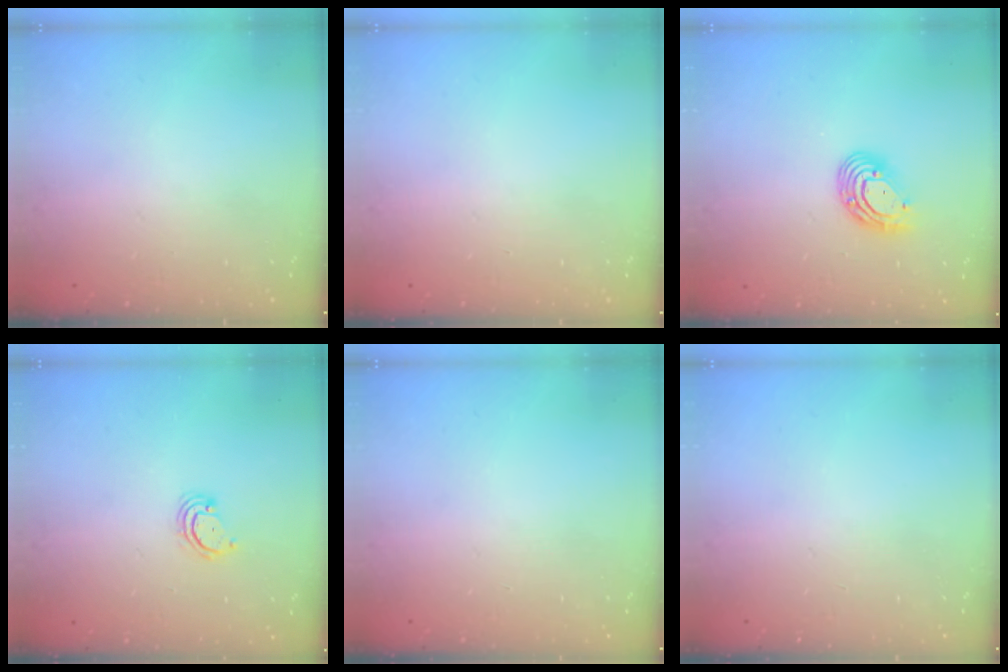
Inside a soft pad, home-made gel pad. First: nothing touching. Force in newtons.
{"total": 0.0}
{"total": 10.7, "press": 10.5, "slide": 2.2}
{"total": 2.9, "press": 2.8, "slide": 0.4}
{"total": 0.0}
{"total": 0.0}